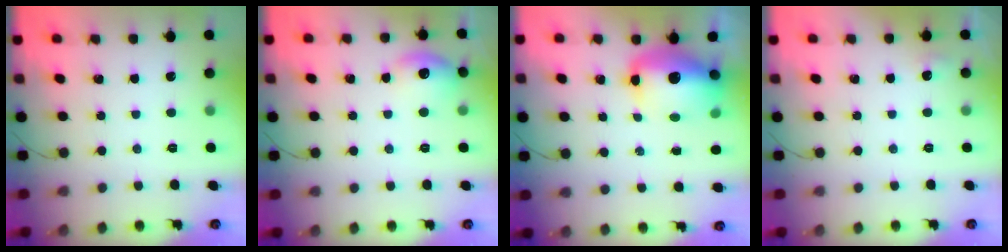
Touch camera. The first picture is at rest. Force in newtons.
{"total": 8.6, "press": 8.5, "slide": 1.3}
{"total": 14.2, "press": 13.8, "slide": 3.4}
{"total": 3.8, "press": 3.6, "slide": 1.4}